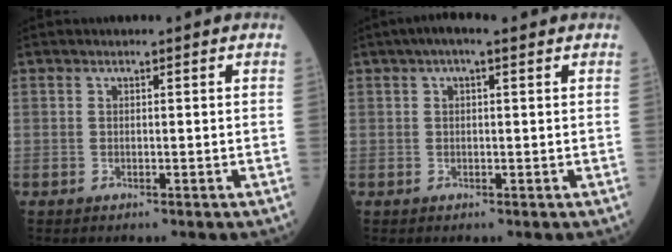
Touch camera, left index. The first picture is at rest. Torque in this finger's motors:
{"motor_torque": [0.38, -0.37, 0.18, 0.03]}